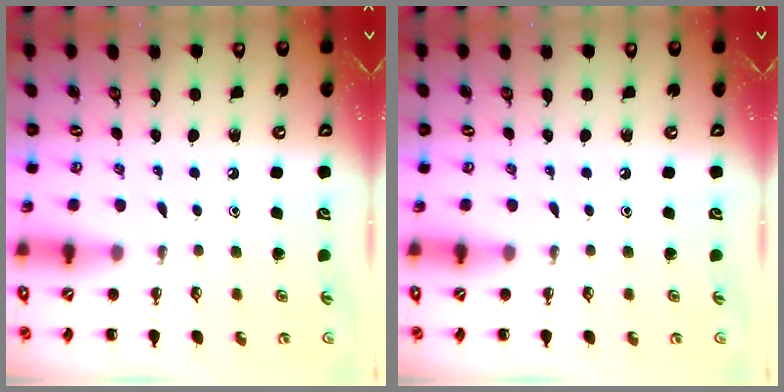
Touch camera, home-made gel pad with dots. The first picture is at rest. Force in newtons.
{"total": 0.0}